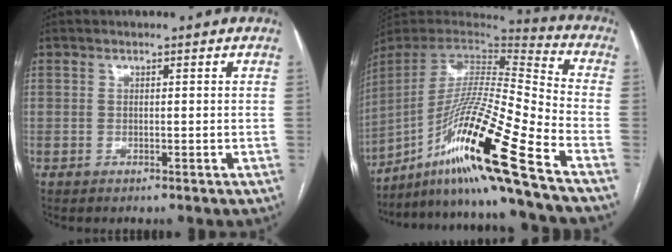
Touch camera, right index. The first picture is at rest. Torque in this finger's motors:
{"motor_torque": [1.12, -1.02, 0.79, 0.14]}